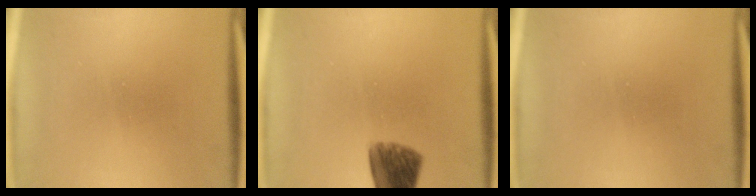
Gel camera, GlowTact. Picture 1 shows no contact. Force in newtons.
{"total": 7.5}
{"total": 0.0}